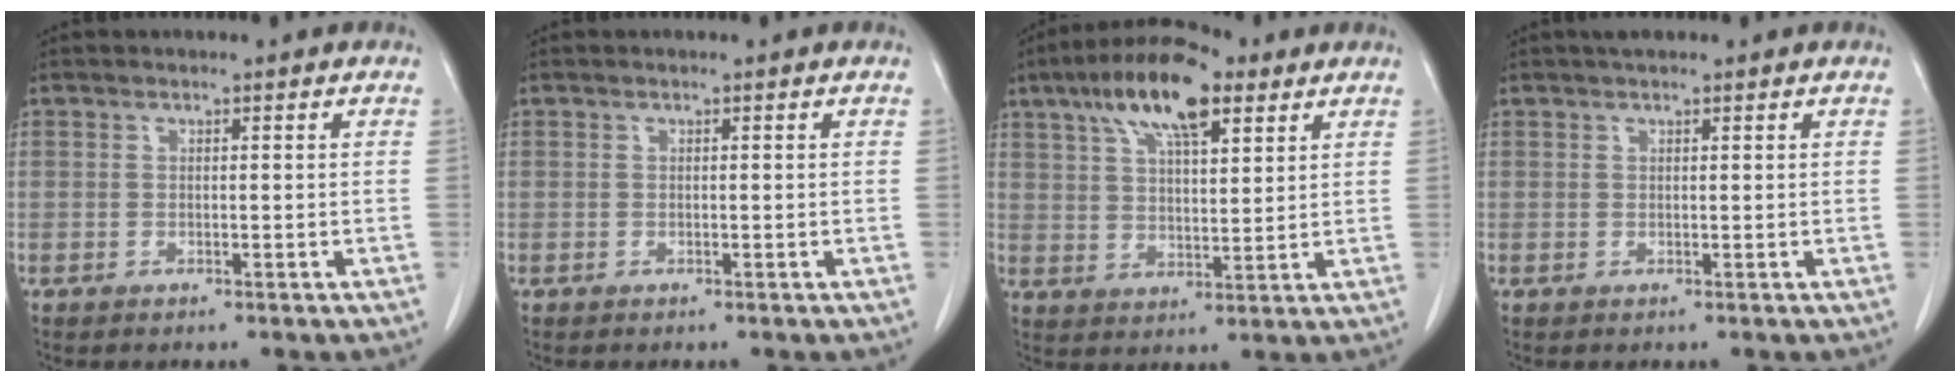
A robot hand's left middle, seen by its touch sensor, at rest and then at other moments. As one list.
[{"total": 0.0}, {"total": 13.0, "force": [7.5, 4.0, 9.8], "torque": [-0.175, 0.023, 0.129]}, {"total": 1.8, "force": [1.5, 0.4, 1.0], "torque": [-0.019, 0.012, 0.024]}]